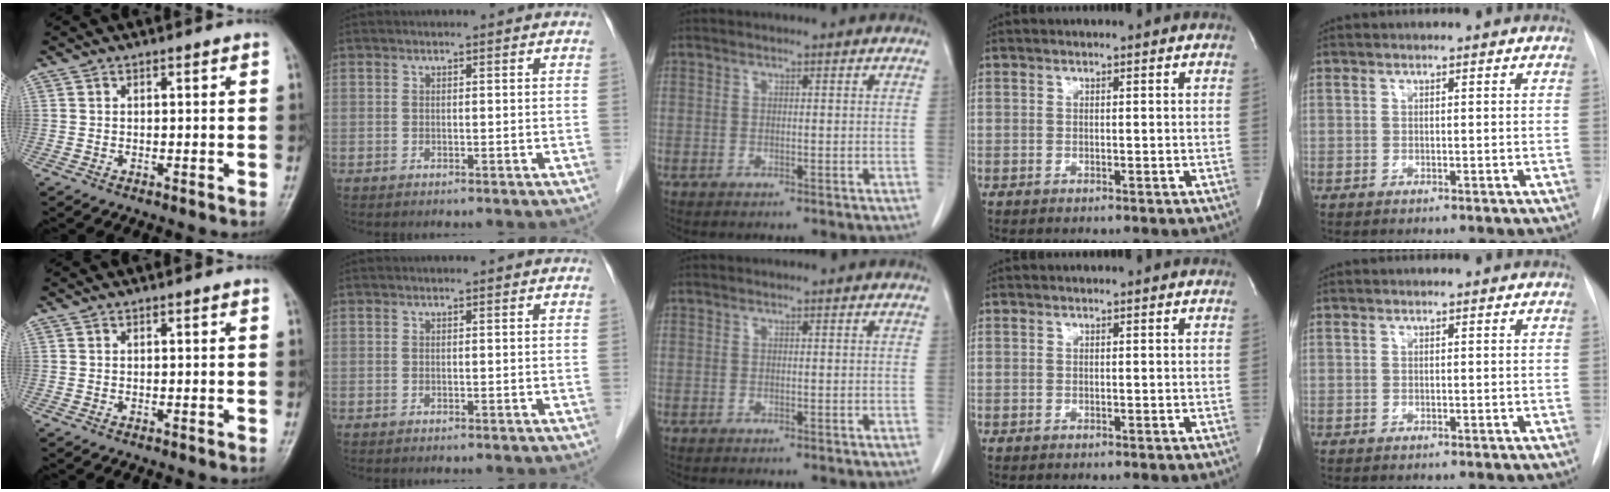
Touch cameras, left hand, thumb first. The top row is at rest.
{}